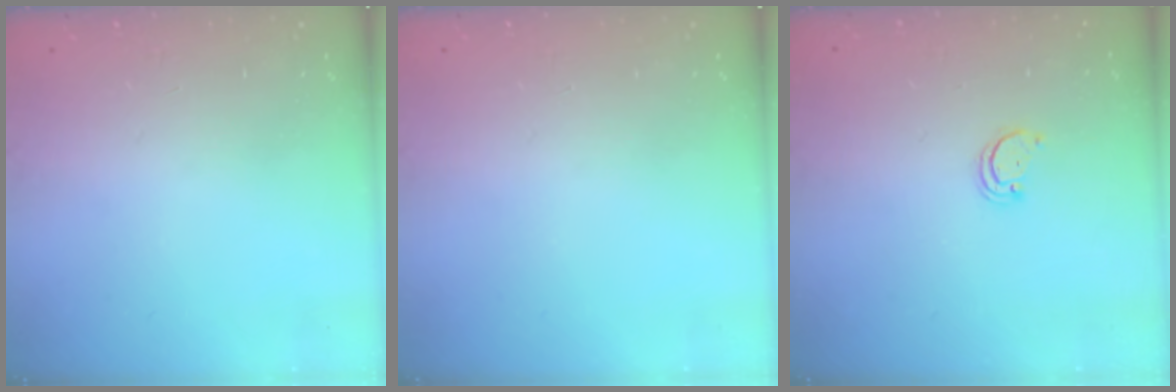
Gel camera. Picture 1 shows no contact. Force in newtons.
{"total": 0.0}
{"total": 1.5, "press": 1.5, "slide": 0.1}